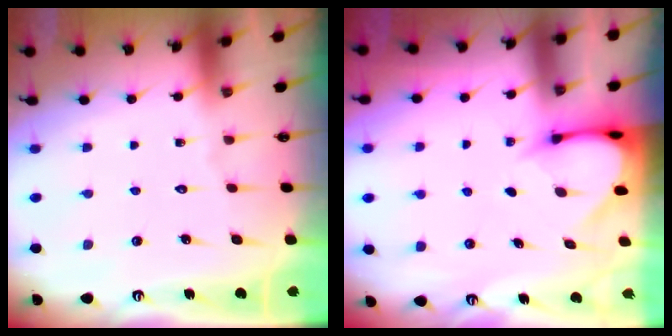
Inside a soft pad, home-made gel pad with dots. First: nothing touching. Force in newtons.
{"total": 3.3, "press": 3.3, "slide": 0.2}